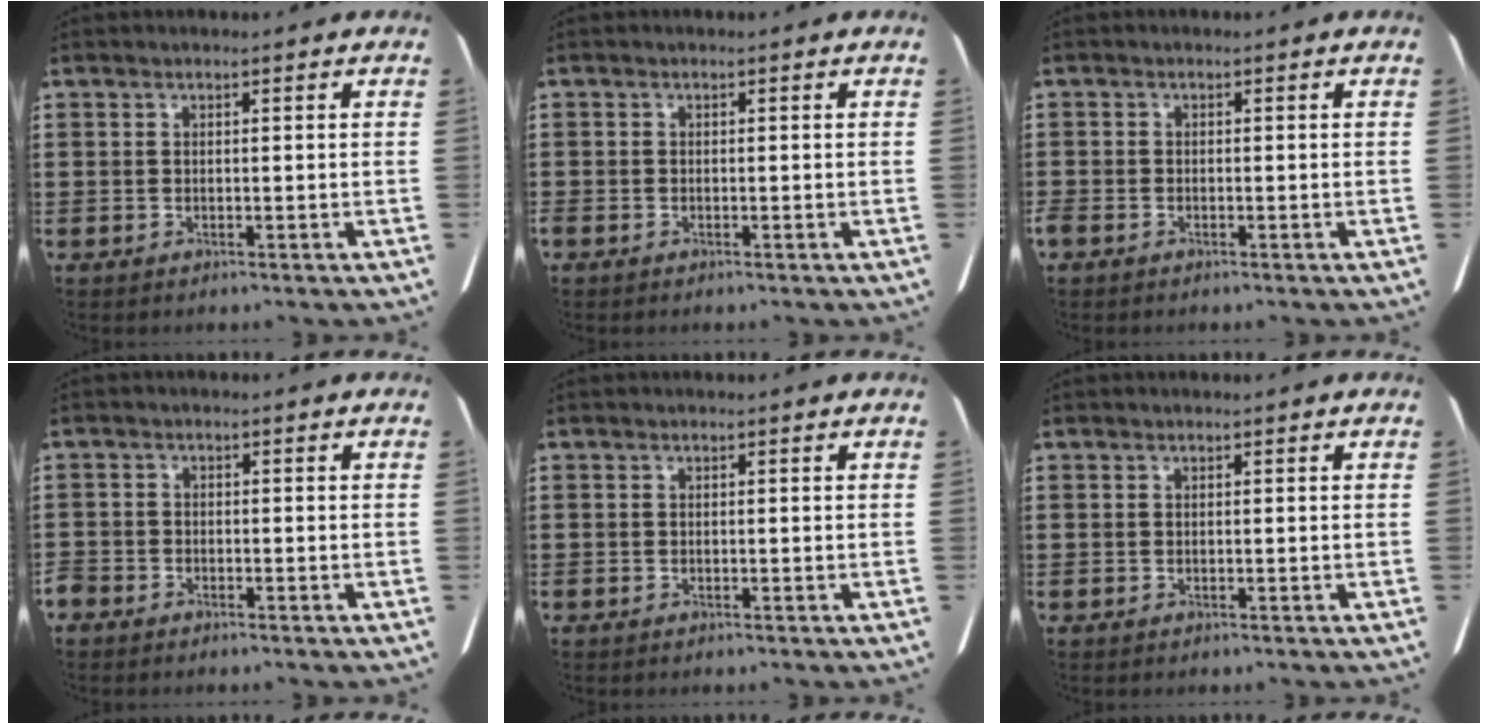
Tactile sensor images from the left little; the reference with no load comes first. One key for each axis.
{"total": 0.5, "fx": -0.4, "fy": 0.2, "fz": 0.1, "tx": -0.003, "ty": -0.002, "tz": -0.008}
{"total": 0.7, "fx": -0.6, "fy": 0.4, "fz": 0.3, "tx": -0.005, "ty": 0.000, "tz": -0.012}
{"total": 1.4, "fx": -1.3, "fy": 0.5, "fz": 0.1, "tx": -0.006, "ty": 0.002, "tz": -0.029}
{"total": 0.0}
{"total": 0.0}